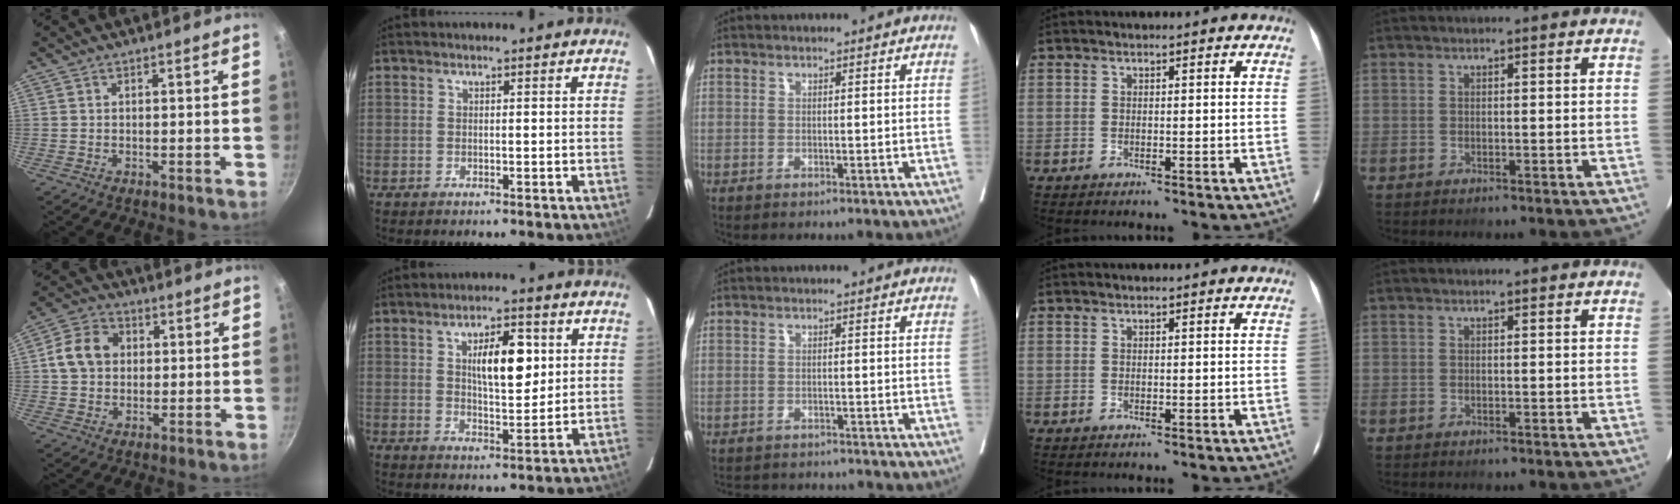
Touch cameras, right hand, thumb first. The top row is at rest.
{"thumb": {"total": 9.4, "force": [1.1, 7.5, 5.4], "torque": [-0.087, 0.017, 0.013]}, "index": {"total": 8.6, "force": [2.4, 2.8, 7.7], "torque": [-0.125, 0.007, 0.043]}, "middle": {"total": 7.3, "force": [-7.0, 1.7, 1.3], "torque": [-0.016, 0.002, -0.089]}}